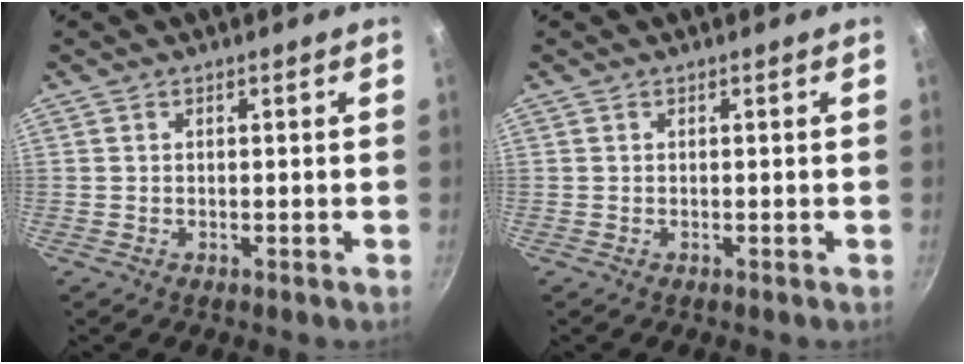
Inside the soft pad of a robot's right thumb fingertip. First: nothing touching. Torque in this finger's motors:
{"motor_torque": [-0.07, 0.07, 0.01, 0.00, 0.02]}